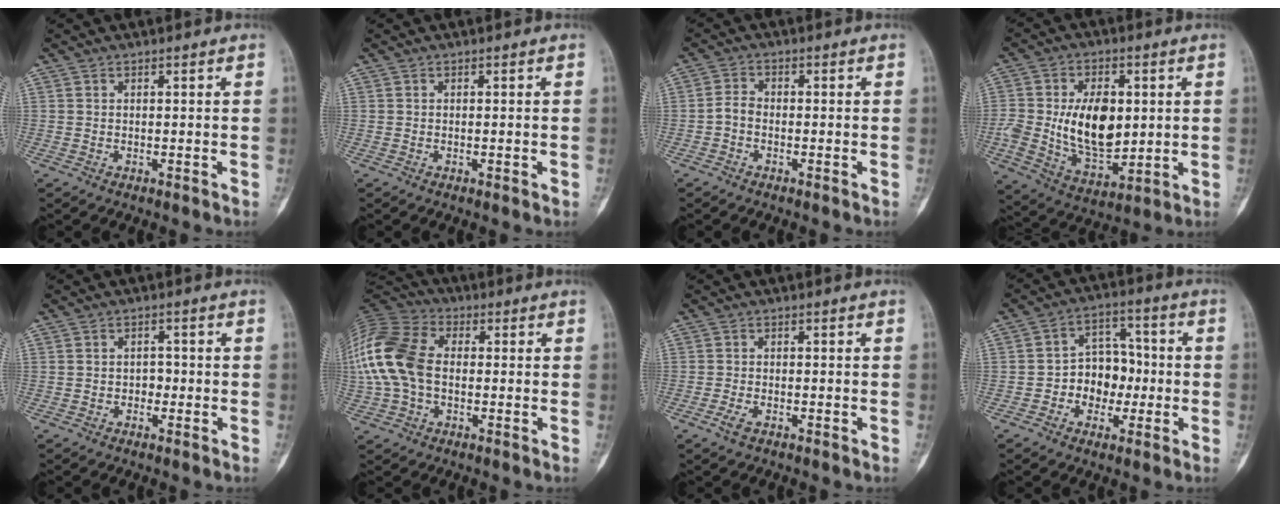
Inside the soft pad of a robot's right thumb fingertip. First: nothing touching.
{"total": 0.6, "force": [-0.2, 0.3, 0.5], "torque": [-0.002, -0.001, -0.003]}
{"total": 2.7, "force": [-1.0, 2.0, 1.6], "torque": [-0.022, 0.008, -0.030]}
{"total": 15.7, "force": [0.9, 9.7, 12.2], "torque": [-0.179, -0.007, 0.030]}
{"total": 2.1, "force": [-0.7, 1.8, 0.9], "torque": [0.008, 0.009, -0.017]}
{"total": 17.5, "force": [-0.3, 11.8, 12.8], "torque": [-0.290, 0.027, -0.013]}
{"total": 2.3, "force": [-1.3, 1.2, 1.5], "torque": [-0.031, 0.000, -0.028]}
{"total": 9.7, "force": [-1.9, 7.7, 5.5], "torque": [-0.034, 0.042, -0.038]}